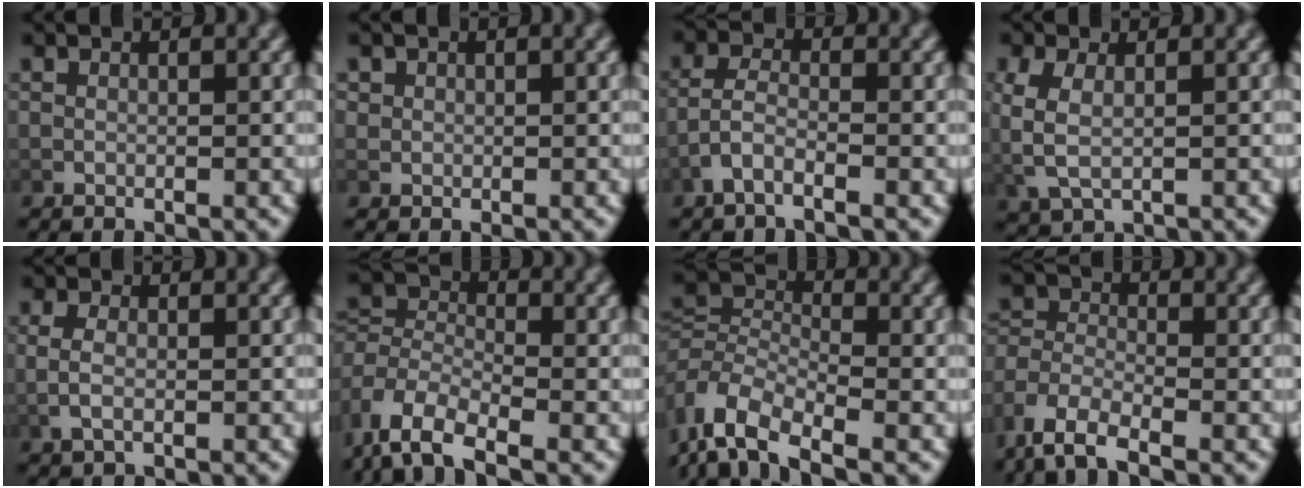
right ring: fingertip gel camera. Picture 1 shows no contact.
{"total": 2.0, "force": [0.5, 1.9, 0.5], "torque": [-0.019, -0.004, 0.012]}
{"total": 2.7, "force": [-1.4, 1.2, 2.0], "torque": [-0.051, -0.009, -0.024]}
{"total": 3.4, "force": [0.4, 2.1, 2.7], "torque": [-0.066, -0.004, 0.020]}
{"total": 2.1, "force": [0.0, 1.1, 1.7], "torque": [-0.043, -0.007, 0.006]}
{"total": 5.6, "force": [-1.2, 4.5, 3.1], "torque": [-0.091, -0.029, -0.021]}
{"total": 6.4, "force": [-2.7, 4.6, 3.6], "torque": [-0.094, -0.031, -0.041]}
{"total": 4.6, "force": [-1.6, 3.5, 2.4], "torque": [-0.081, -0.030, -0.023]}